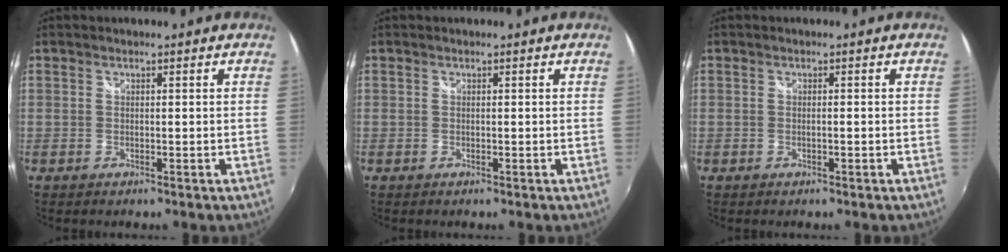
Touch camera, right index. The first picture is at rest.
{"total": 0.0}
{"total": 0.6, "force": [-0.3, 0.1, 0.5], "torque": [-0.008, 0.001, -0.006]}